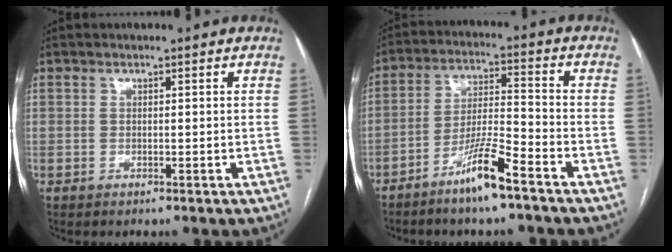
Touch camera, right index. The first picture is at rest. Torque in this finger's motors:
{"motor_torque": [0.81, -0.28, 0.44, 0.09]}